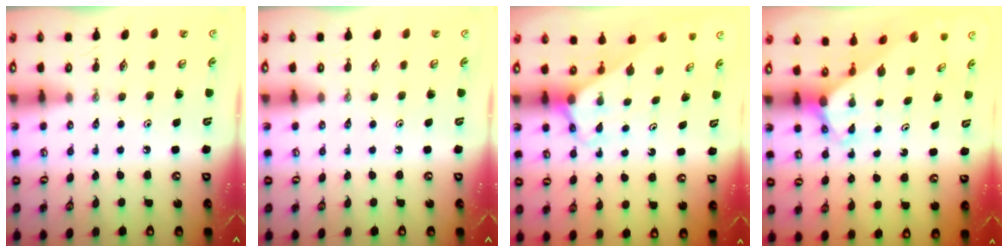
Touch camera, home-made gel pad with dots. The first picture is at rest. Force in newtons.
{"total": 0.0}
{"total": 2.6, "press": 2.6, "slide": 0.1}
{"total": 3.1, "press": 3.1, "slide": 0.2}